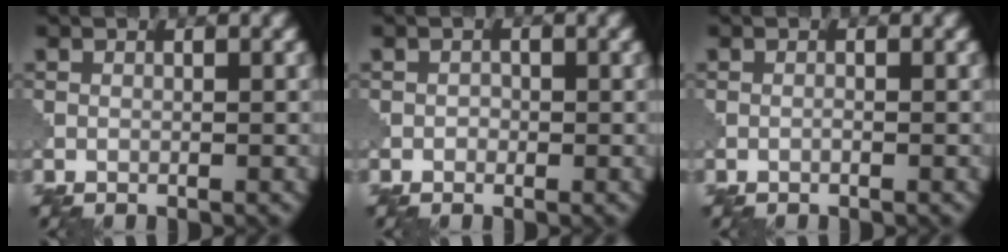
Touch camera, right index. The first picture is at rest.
{"total": 0.6, "force": [-0.1, 0.6, 0.2], "torque": [-0.001, -0.004, -0.005]}
{"total": 0.0}